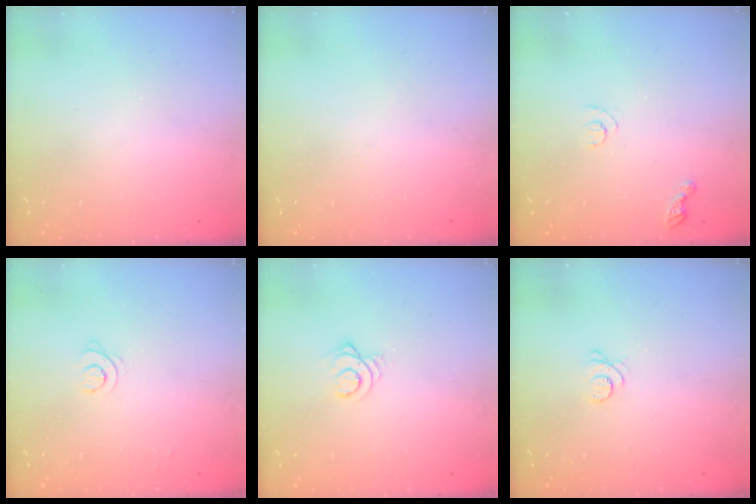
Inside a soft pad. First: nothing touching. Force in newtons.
{"total": 0.0}
{"total": 5.5, "press": 5.5, "slide": 0.6}
{"total": 3.6, "press": 3.6, "slide": 0.6}
{"total": 3.5, "press": 3.5, "slide": 0.4}
{"total": 3.3, "press": 3.2, "slide": 0.5}